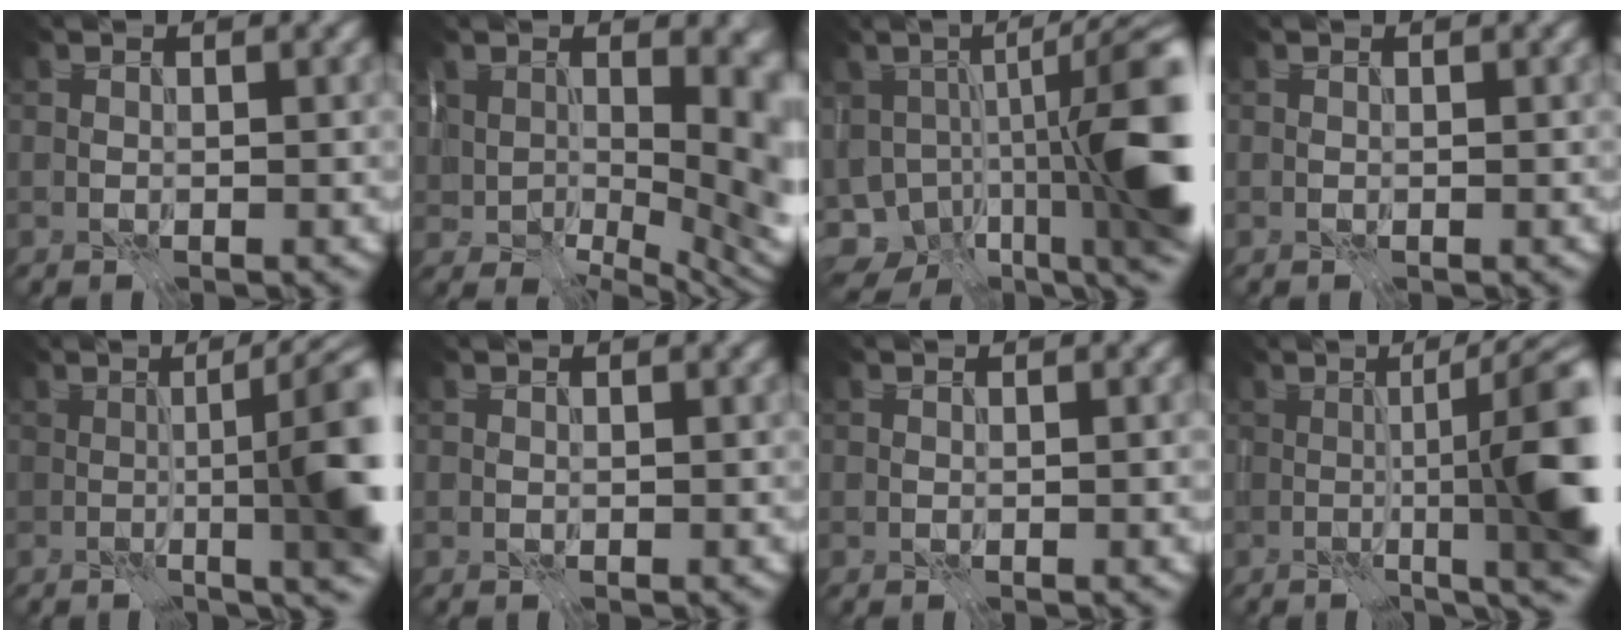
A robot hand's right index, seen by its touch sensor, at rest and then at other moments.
{"total": 15.0, "force": [2.6, 8.7, 12.0], "torque": [-0.162, -0.023, 0.069]}
{"total": 16.0, "force": [-4.3, 5.7, 14.3], "torque": [-0.220, -0.020, -0.064]}
{"total": 0.0}
{"total": 11.9, "force": [0.0, 3.0, 11.5], "torque": [-0.109, 0.017, -0.014]}
{"total": 0.0}
{"total": 0.8, "force": [0.0, 0.1, 0.7], "torque": [-0.011, 0.002, 0.000]}
{"total": 12.9, "force": [-0.5, 2.9, 12.6], "torque": [-0.133, 0.014, -0.015]}